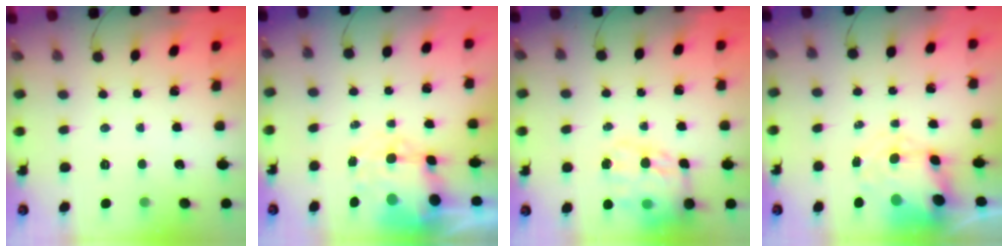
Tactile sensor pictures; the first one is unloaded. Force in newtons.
{"total": 8.9, "press": 8.7, "slide": 1.9}
{"total": 16.5, "press": 16.1, "slide": 3.6}
{"total": 7.3, "press": 7.0, "slide": 2.0}